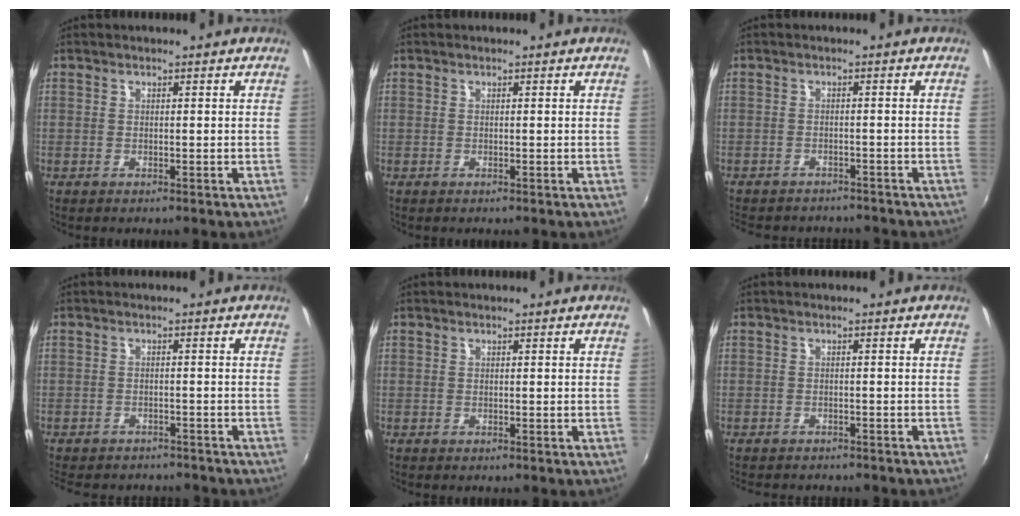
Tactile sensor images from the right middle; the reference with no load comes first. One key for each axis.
{"total": 0.0}
{"total": 9.7, "fx": -8.6, "fy": 3.2, "fz": 3.1, "tx": -0.077, "ty": -0.019, "tz": -0.122}
{"total": 10.6, "fx": -9.3, "fy": 3.7, "fz": 3.6, "tx": -0.091, "ty": -0.018, "tz": -0.132}
{"total": 0.0}
{"total": 5.9, "fx": -5.3, "fy": 1.5, "fz": 2.0, "tx": -0.051, "ty": -0.015, "tz": -0.075}